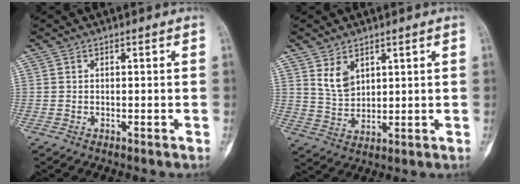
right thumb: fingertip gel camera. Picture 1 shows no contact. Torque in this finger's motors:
{"motor_torque": [-0.12, 0.18, 0.48, 0.32, 0.01]}